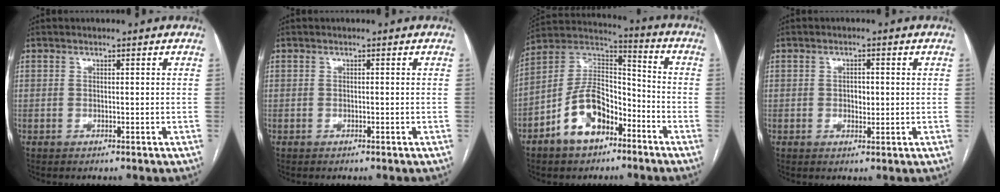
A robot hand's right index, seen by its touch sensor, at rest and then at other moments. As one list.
[{"total": 0.0}, {"total": 12.6, "force": [-6.5, 6.9, 8.3], "torque": [-0.171, 0.026, -0.116]}, {"total": 2.3, "force": [0.2, 1.4, 1.8], "torque": [-0.028, 0.001, 0.004]}]